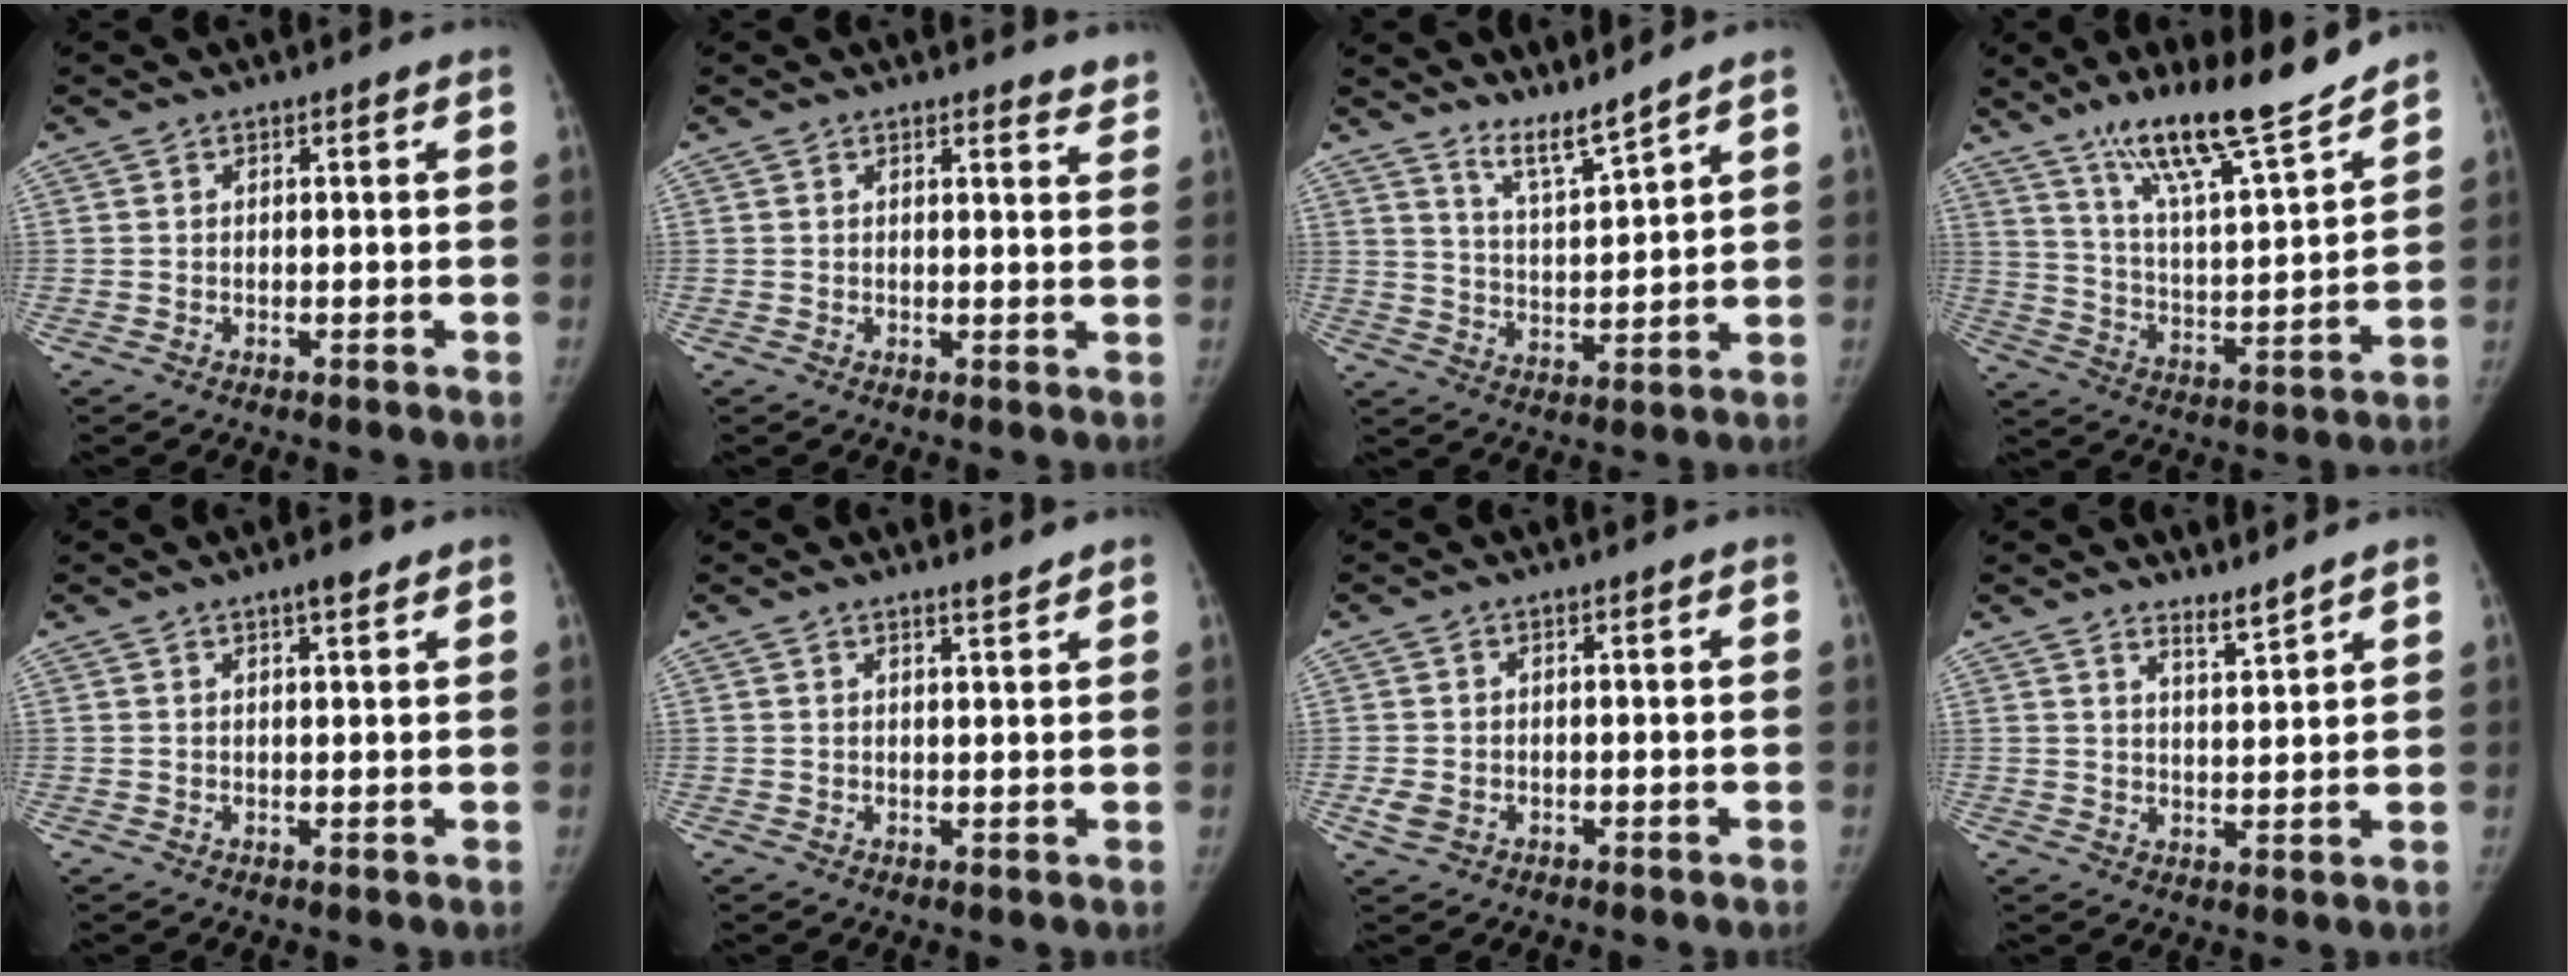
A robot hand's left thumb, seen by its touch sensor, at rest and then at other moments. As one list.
[{"total": 3.6, "force": [3.2, 1.1, 1.1], "torque": [0.006, -0.018, 0.027]}, {"total": 6.7, "force": [6.0, 0.0, 3.1], "torque": [-0.055, -0.058, 0.116]}, {"total": 18.4, "force": [14.7, 2.3, 10.9], "torque": [-0.154, -0.086, 0.255]}, {"total": 2.7, "force": [1.8, 0.7, 1.9], "torque": [-0.024, -0.008, 0.026]}, {"total": 2.1, "force": [1.9, 0.1, 1.0], "torque": [-0.012, -0.017, 0.030]}, {"total": 2.4, "force": [-0.8, 1.9, 1.2], "torque": [-0.025, -0.002, -0.008]}, {"total": 3.5, "force": [3.3, 0.2, 1.3], "torque": [-0.017, -0.037, 0.059]}]